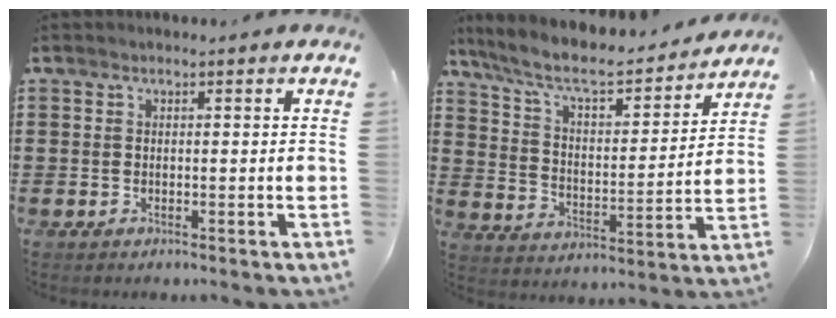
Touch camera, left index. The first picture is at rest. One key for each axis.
{"total": 7.8, "fx": 6.7, "fy": 1.6, "fz": 3.6, "tx": -0.099, "ty": -0.042, "tz": 0.112}